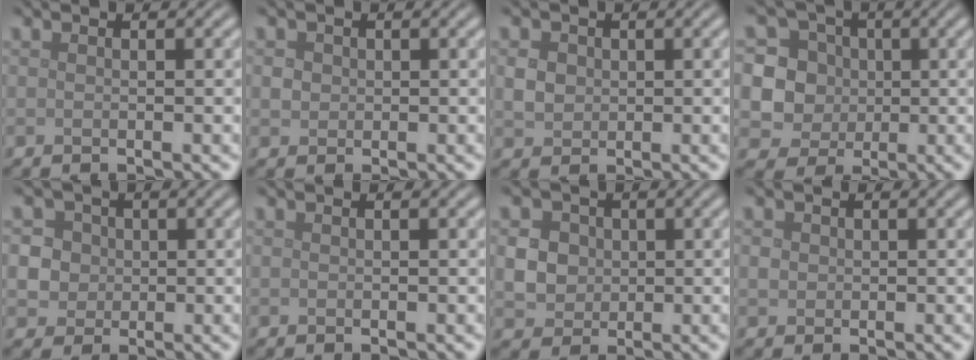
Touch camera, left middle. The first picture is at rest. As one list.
[{"total": 1.0, "force": [0.2, 1.0, 0.3], "torque": [0.000, -0.002, 0.003]}, {"total": 2.0, "force": [0.3, 1.7, 0.9], "torque": [-0.015, -0.002, 0.006]}, {"total": 7.9, "force": [0.8, 7.4, 2.6], "torque": [-0.050, 0.024, 0.014]}, {"total": 5.7, "force": [1.4, 5.2, 2.1], "torque": [-0.034, 0.032, 0.009]}, {"total": 0.0}, {"total": 3.4, "force": [0.4, 3.1, 1.5], "torque": [-0.033, 0.002, 0.012]}, {"total": 0.9, "force": [0.1, 0.8, 0.2], "torque": [-0.002, 0.000, 0.001]}]